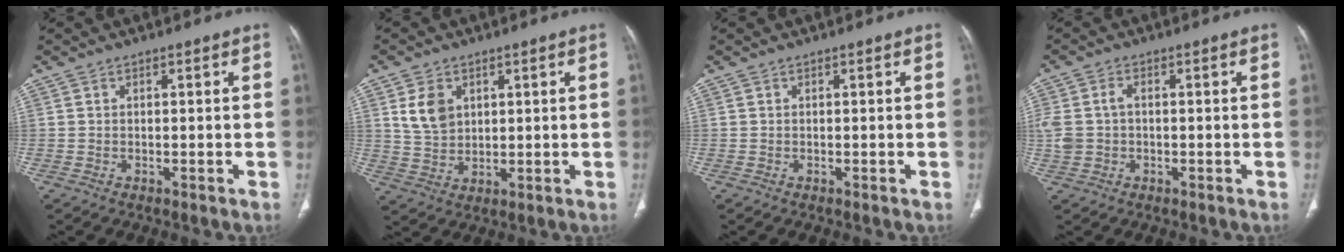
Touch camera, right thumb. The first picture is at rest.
{"total": 6.6, "force": [2.5, 4.7, 3.8], "torque": [-0.056, -0.012, 0.055]}
{"total": 0.0}
{"total": 5.2, "force": [0.1, 3.6, 3.7], "torque": [-0.095, 0.016, 0.005]}